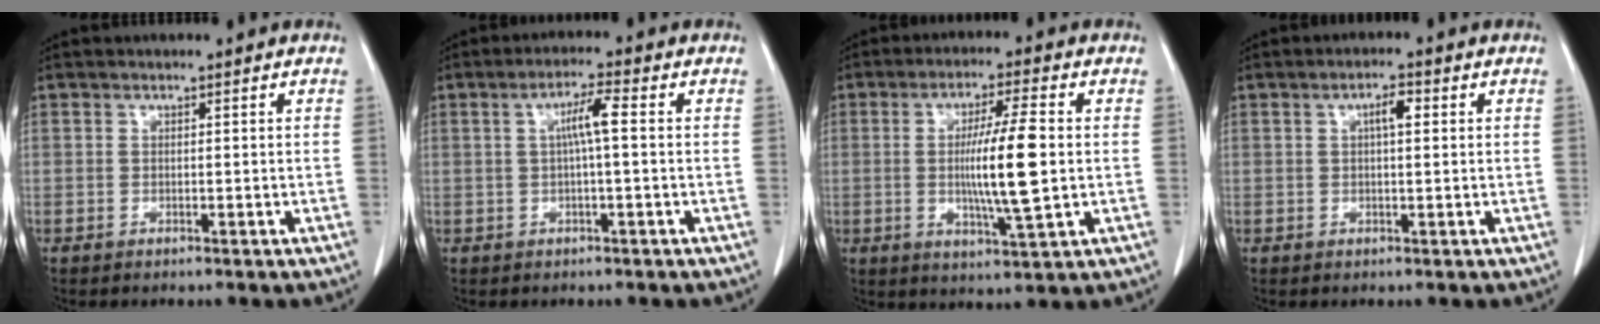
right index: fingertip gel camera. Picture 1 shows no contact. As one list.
[{"total": 4.0, "force": [0.5, 0.2, 4.0], "torque": [-0.074, 0.011, 0.008]}, {"total": 10.0, "force": [-0.1, 0.9, 10.0], "torque": [-0.171, -0.002, -0.002]}, {"total": 2.8, "force": [0.7, 0.7, 2.6], "torque": [-0.046, 0.006, 0.011]}]